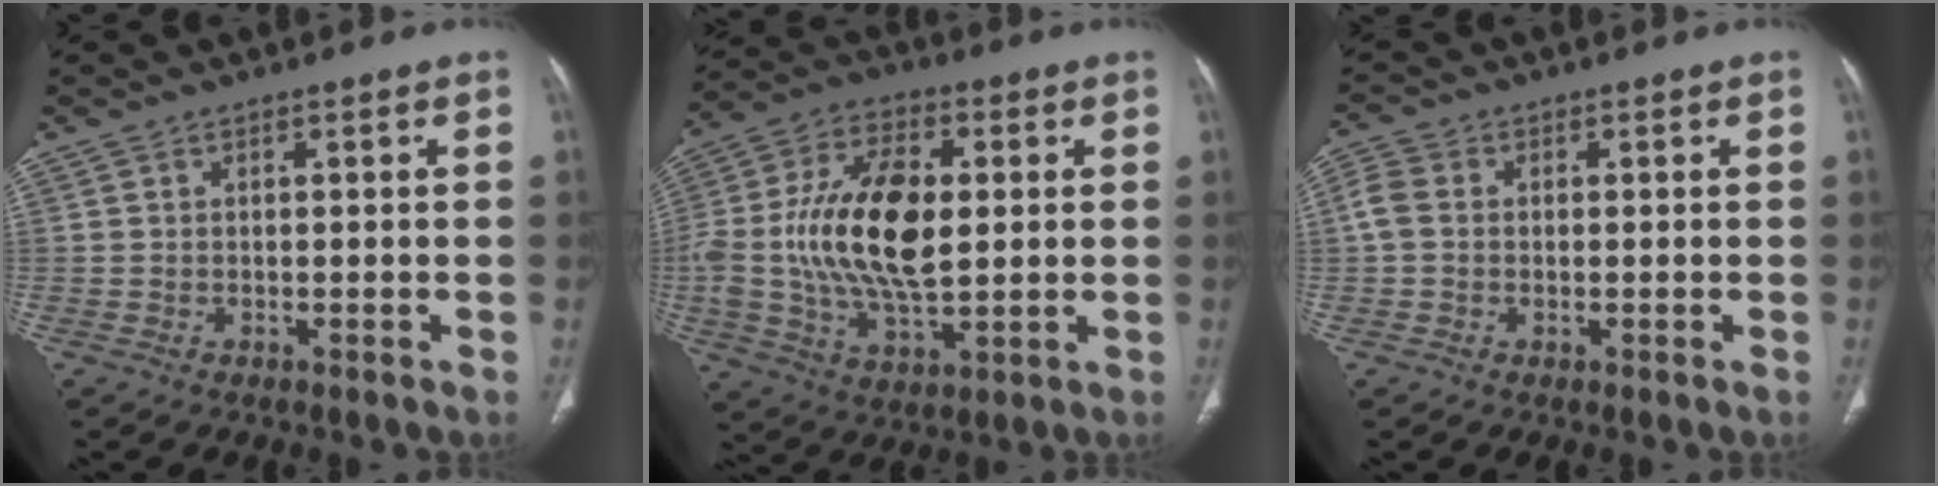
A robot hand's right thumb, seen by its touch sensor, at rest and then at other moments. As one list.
[{"total": 19.7, "force": [1.2, 10.4, 16.7], "torque": [-0.327, 0.005, 0.021]}, {"total": 3.7, "force": [0.2, 2.9, 2.2], "torque": [-0.054, 0.008, -0.005]}]